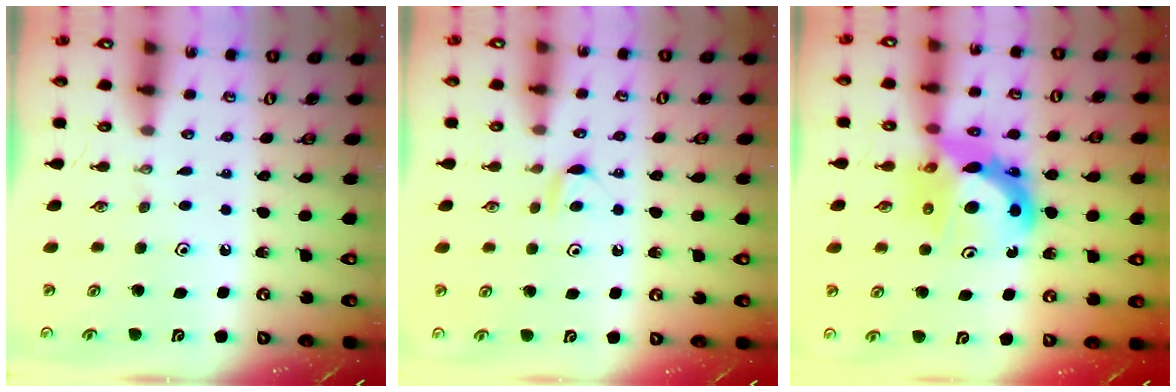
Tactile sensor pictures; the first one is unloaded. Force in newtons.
{"total": 4.8, "press": 4.7, "slide": 0.7}
{"total": 11.6, "press": 11.5, "slide": 1.0}